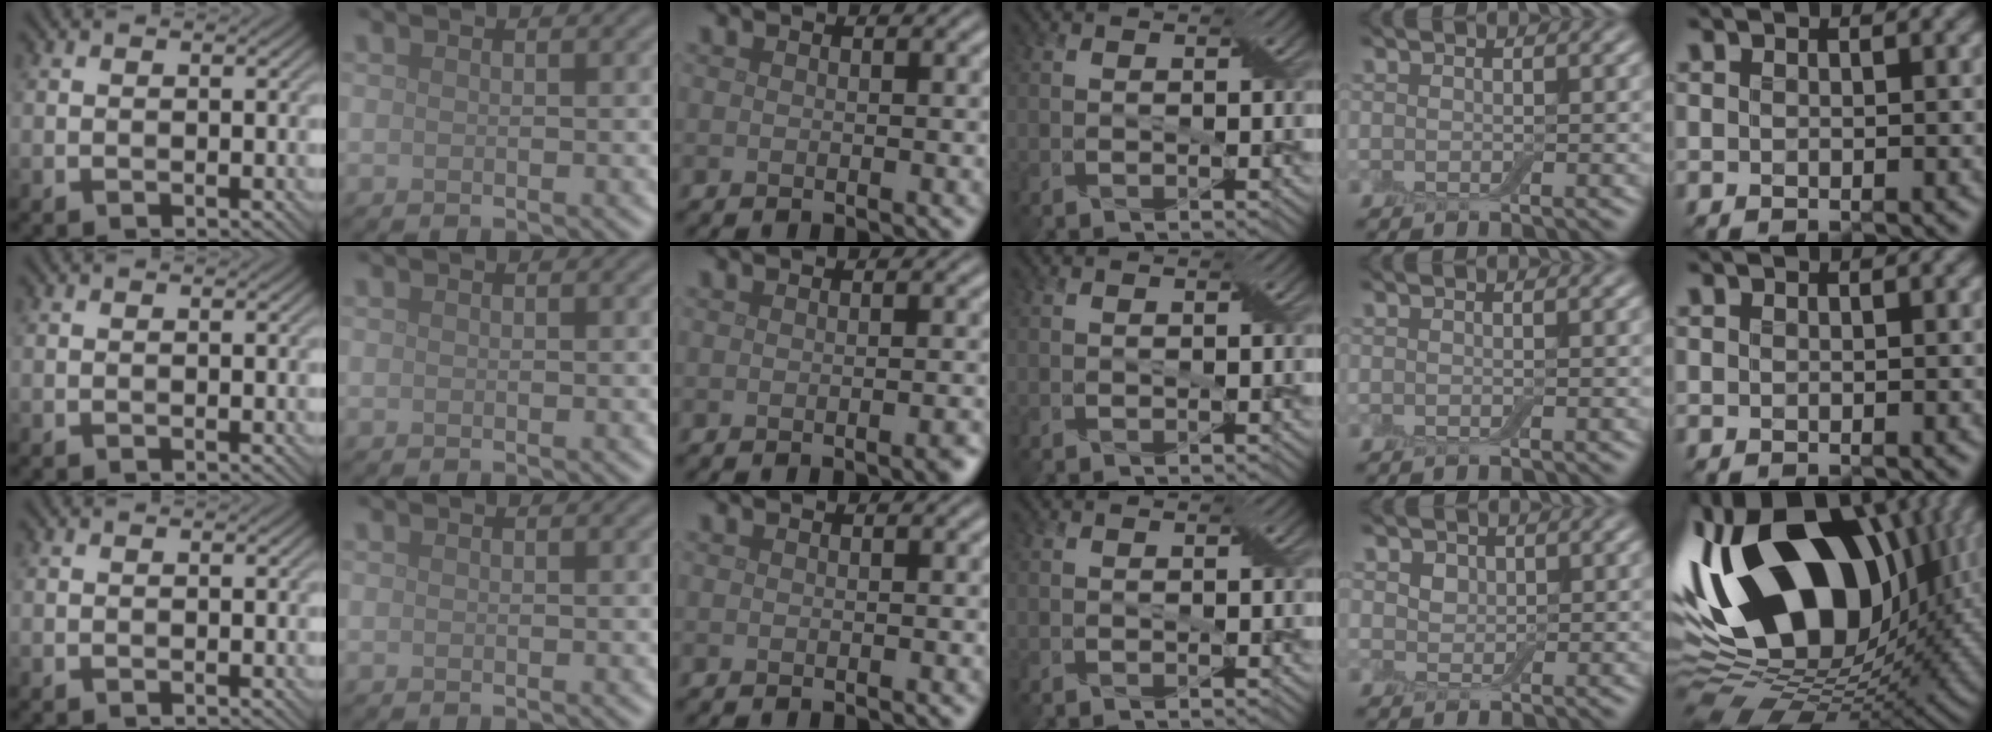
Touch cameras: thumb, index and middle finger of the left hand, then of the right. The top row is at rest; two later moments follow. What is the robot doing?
{"motion": "extract", "object": "drawer"}